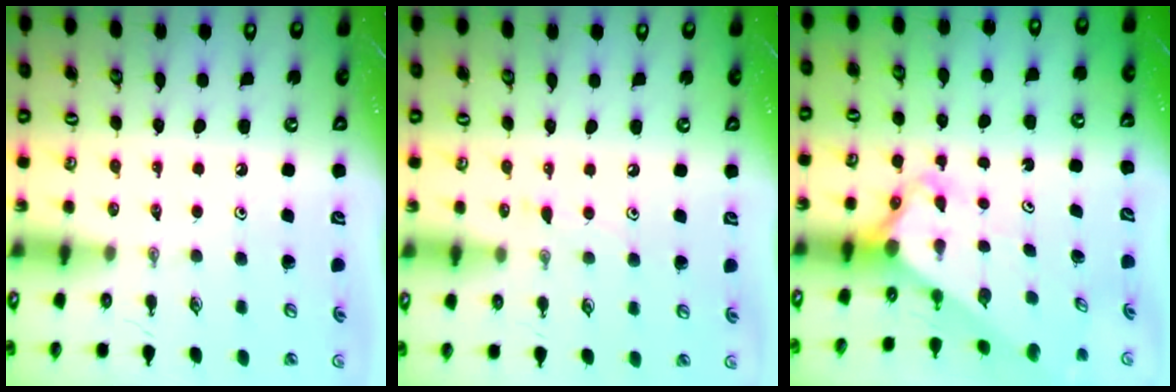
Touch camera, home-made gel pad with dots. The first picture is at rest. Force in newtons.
{"total": 4.7, "press": 4.7, "slide": 0.5}
{"total": 3.1, "press": 3.1, "slide": 0.2}